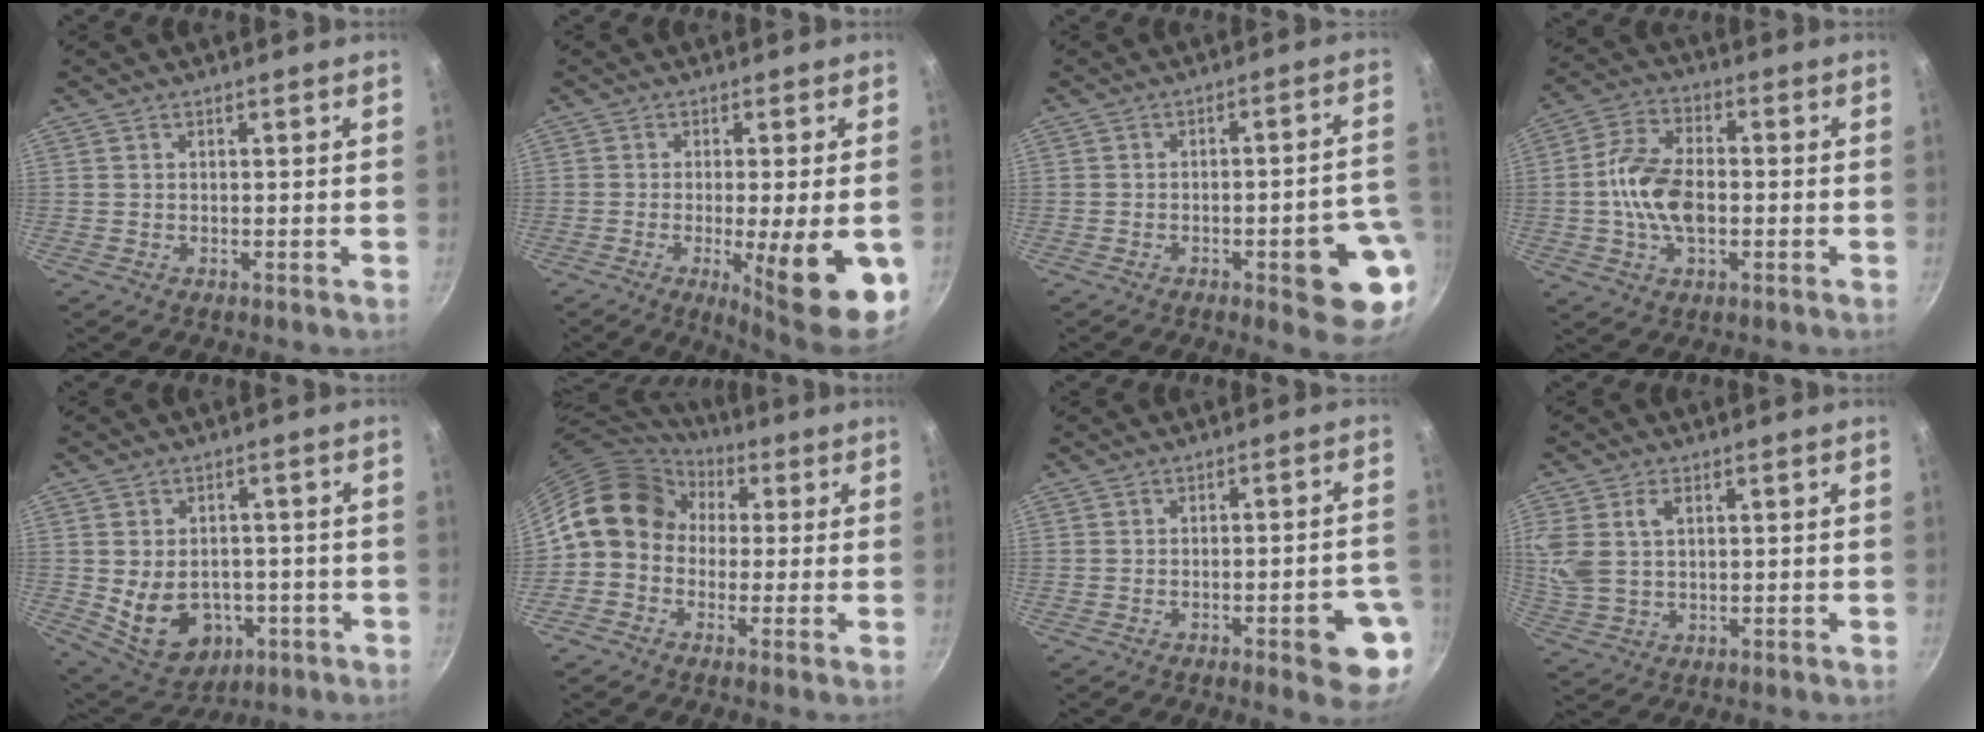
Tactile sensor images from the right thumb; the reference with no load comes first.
{"total": 14.3, "force": [-4.0, 2.7, 13.5], "torque": [-0.172, -0.005, -0.048]}
{"total": 12.5, "force": [-4.1, 3.5, 11.3], "torque": [-0.104, 0.027, -0.050]}
{"total": 11.6, "force": [-1.2, 6.8, 9.3], "torque": [-0.171, 0.025, -0.034]}
{"total": 12.4, "force": [-2.5, 9.3, 7.7], "torque": [-0.099, 0.003, -0.016]}
{"total": 12.3, "force": [1.6, 10.5, 6.3], "torque": [-0.085, 0.033, 0.004]}
{"total": 9.7, "force": [-3.9, 2.6, 8.5], "torque": [-0.078, 0.024, -0.043]}
{"total": 8.8, "force": [2.6, 5.8, 6.1], "torque": [-0.121, -0.003, 0.054]}